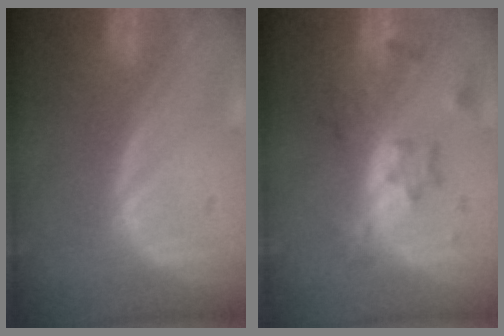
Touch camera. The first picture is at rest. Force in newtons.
{"total": 7.1, "press": 6.3, "slide": 3.3}